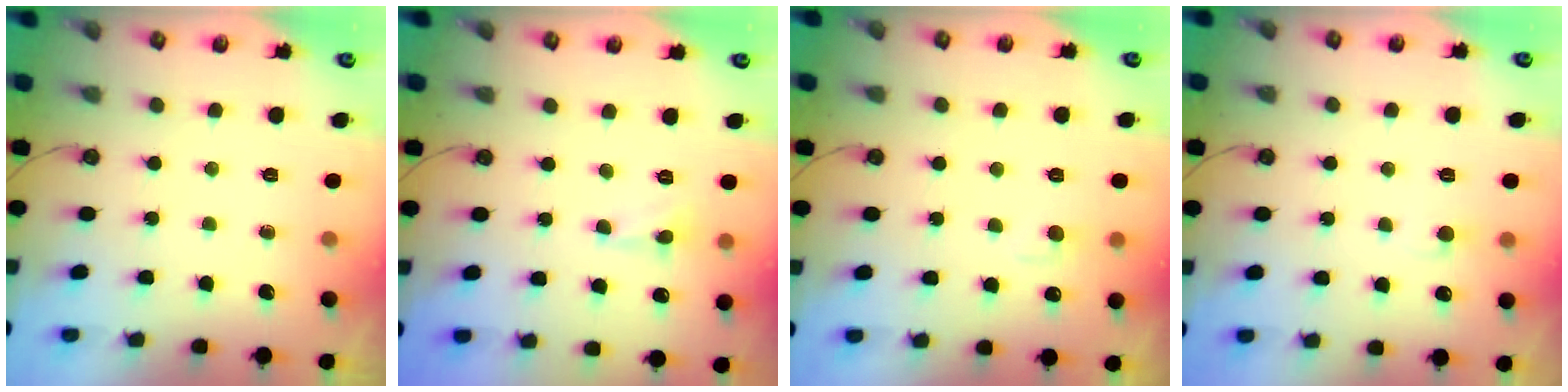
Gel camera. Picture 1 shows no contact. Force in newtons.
{"total": 0.0}
{"total": 2.7, "press": 2.6, "slide": 0.5}
{"total": 0.6, "press": 0.5, "slide": 0.4}